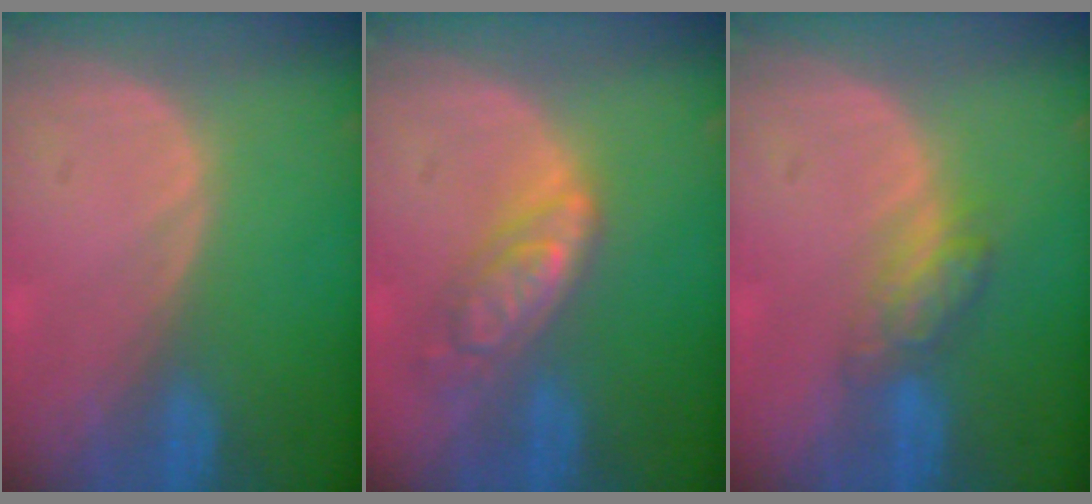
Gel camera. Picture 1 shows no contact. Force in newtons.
{"total": 6.4, "press": 5.7, "slide": 3.0}
{"total": 4.4, "press": 4.3, "slide": 1.1}